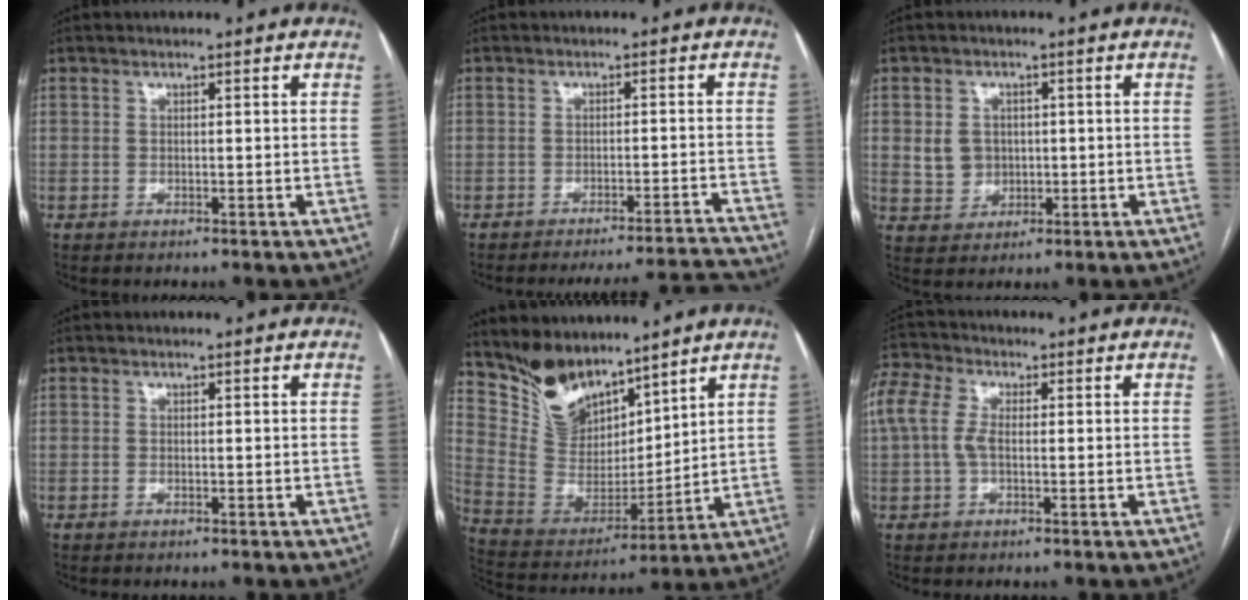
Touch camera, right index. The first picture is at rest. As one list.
[{"total": 11.9, "force": [-11.7, -1.7, 1.3], "torque": [0.001, 0.003, -0.148]}, {"total": 4.9, "force": [0.4, 4.5, 1.8], "torque": [-0.029, 0.016, 0.018]}, {"total": 0.0}, {"total": 12.6, "force": [10.7, 5.3, 4.1], "torque": [-0.094, 0.002, 0.219]}, {"total": 12.0, "force": [1.5, 8.1, 8.7], "torque": [-0.240, 0.032, 0.023]}]